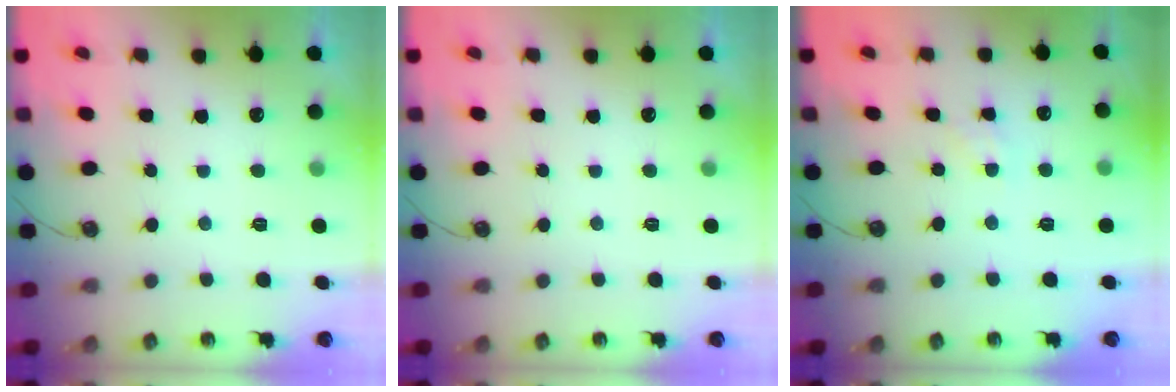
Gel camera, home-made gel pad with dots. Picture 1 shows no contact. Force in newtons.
{"total": 0.0}
{"total": 2.1, "press": 2.1, "slide": 0.4}